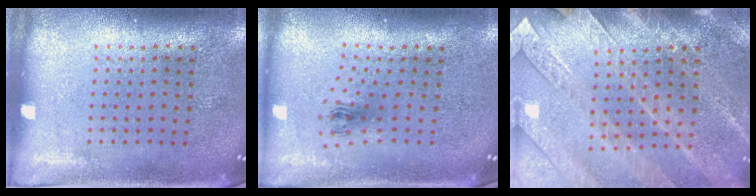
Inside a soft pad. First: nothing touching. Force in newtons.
{"total": 1.0, "press": 0.5, "slide": 0.9}
{"total": 2.8, "press": 2.7, "slide": 0.6}